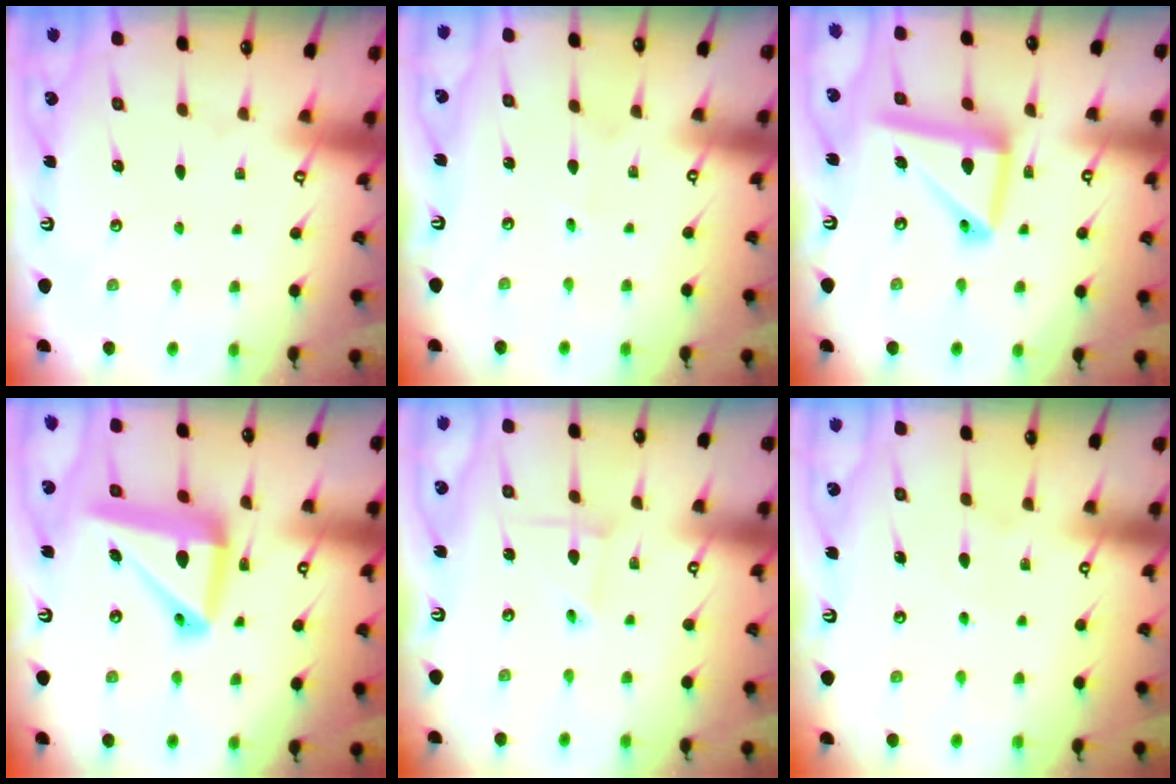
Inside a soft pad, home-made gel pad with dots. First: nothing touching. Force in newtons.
{"total": 2.5, "press": 2.5, "slide": 0.1}
{"total": 13.7, "press": 13.6, "slide": 1.3}
{"total": 15.3, "press": 15.2, "slide": 1.9}
{"total": 2.8, "press": 2.8, "slide": 0.3}
{"total": 5.7, "press": 5.6, "slide": 0.8}